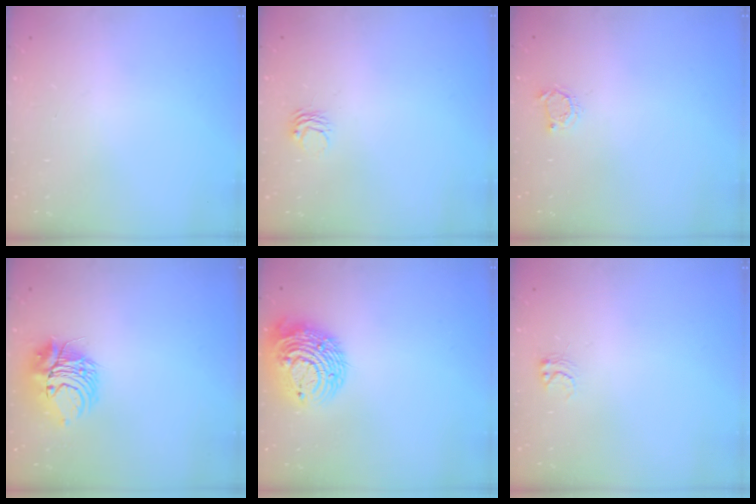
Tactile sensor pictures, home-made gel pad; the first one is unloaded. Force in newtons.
{"total": 2.7, "press": 2.7, "slide": 0.2}
{"total": 3.3, "press": 3.2, "slide": 0.4}
{"total": 9.7, "press": 9.7, "slide": 0.5}
{"total": 12.6, "press": 12.5, "slide": 1.7}
{"total": 2.6, "press": 2.6, "slide": 0.2}